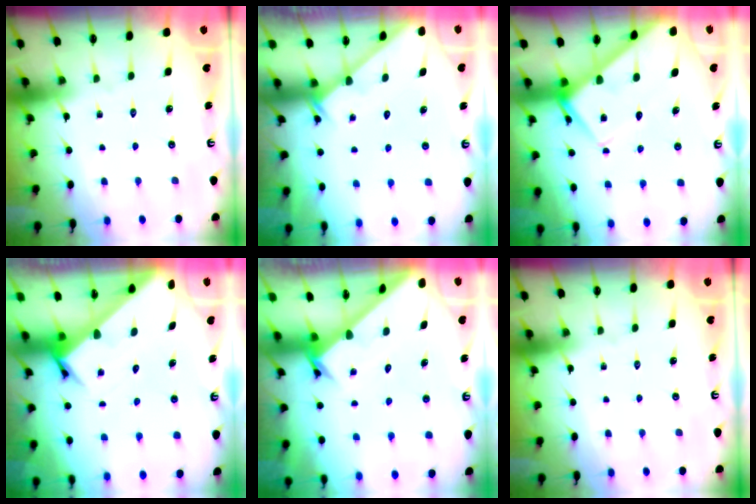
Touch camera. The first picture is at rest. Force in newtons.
{"total": 1.2, "press": 1.2, "slide": 0.0}
{"total": 7.7, "press": 7.7, "slide": 0.7}
{"total": 3.5, "press": 3.5, "slide": 0.1}
{"total": 2.5, "press": 2.5, "slide": 0.1}
{"total": 0.0}